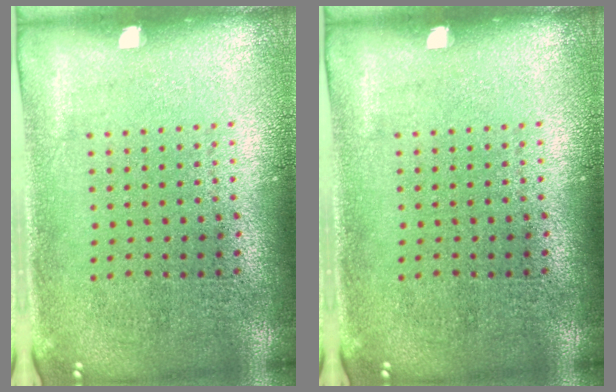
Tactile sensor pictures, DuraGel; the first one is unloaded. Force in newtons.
{"total": 0.0}